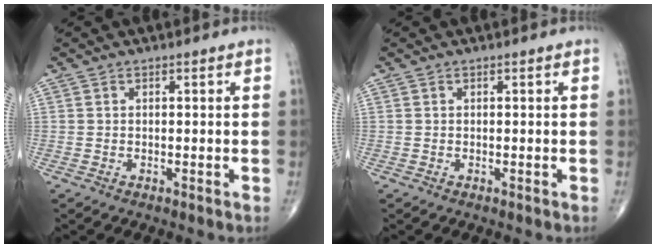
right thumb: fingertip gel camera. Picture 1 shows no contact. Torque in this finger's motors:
{"motor_torque": [0.00, 0.00, -0.04, 0.05, 0.00]}